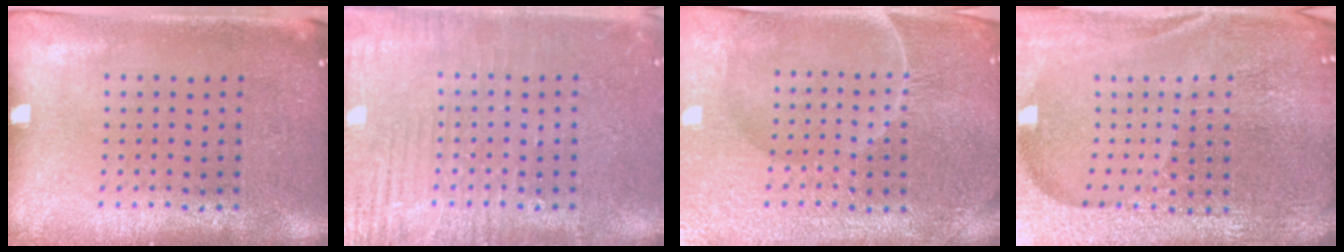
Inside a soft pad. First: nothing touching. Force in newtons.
{"total": 4.6, "press": 4.5, "slide": 0.5}
{"total": 4.4, "press": 4.3, "slide": 1.1}
{"total": 5.5, "press": 5.0, "slide": 2.3}